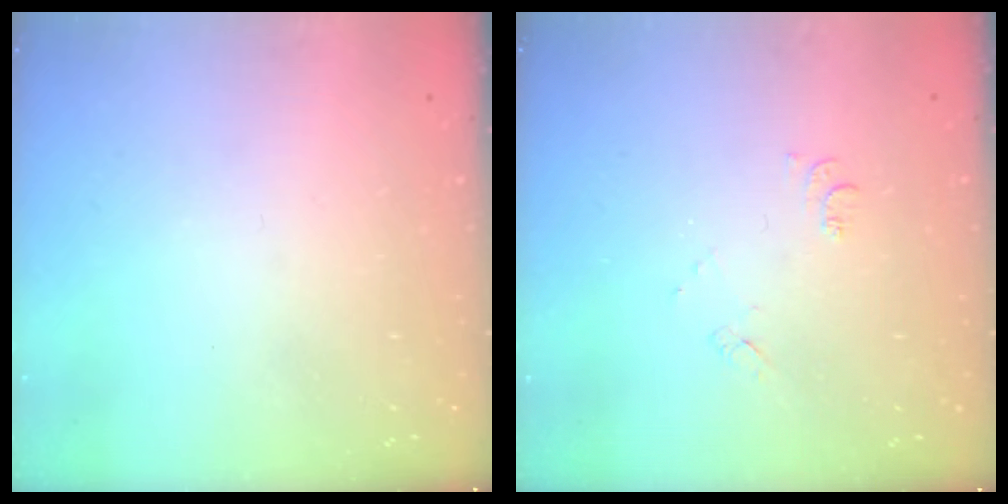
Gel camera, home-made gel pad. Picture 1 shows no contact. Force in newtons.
{"total": 6.4, "press": 6.4, "slide": 0.7}